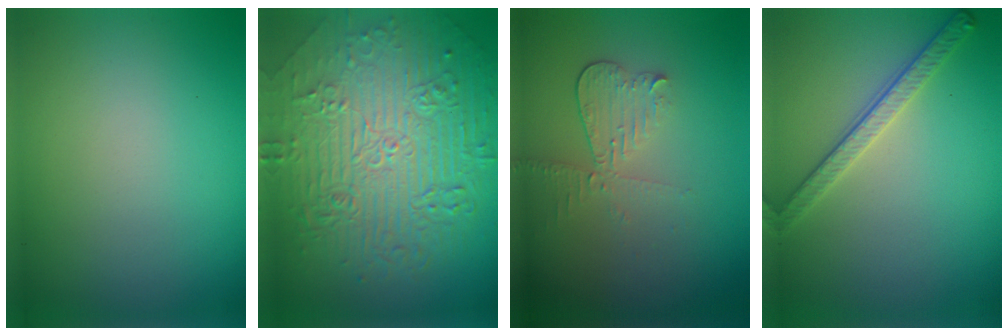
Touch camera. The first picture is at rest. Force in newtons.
{"total": 10.6, "press": 7.0, "slide": 8.0}
{"total": 3.0, "press": 2.6, "slide": 1.5}
{"total": 2.8, "press": 2.6, "slide": 1.0}